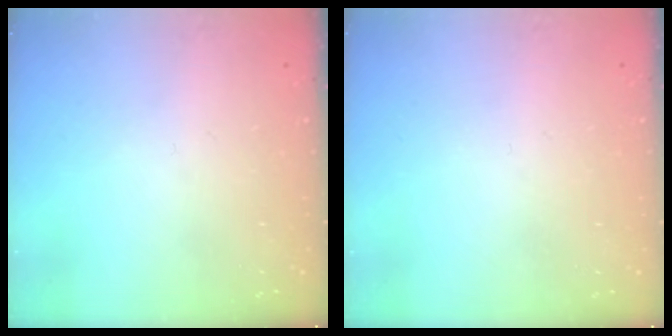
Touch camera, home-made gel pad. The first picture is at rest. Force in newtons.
{"total": 0.0}